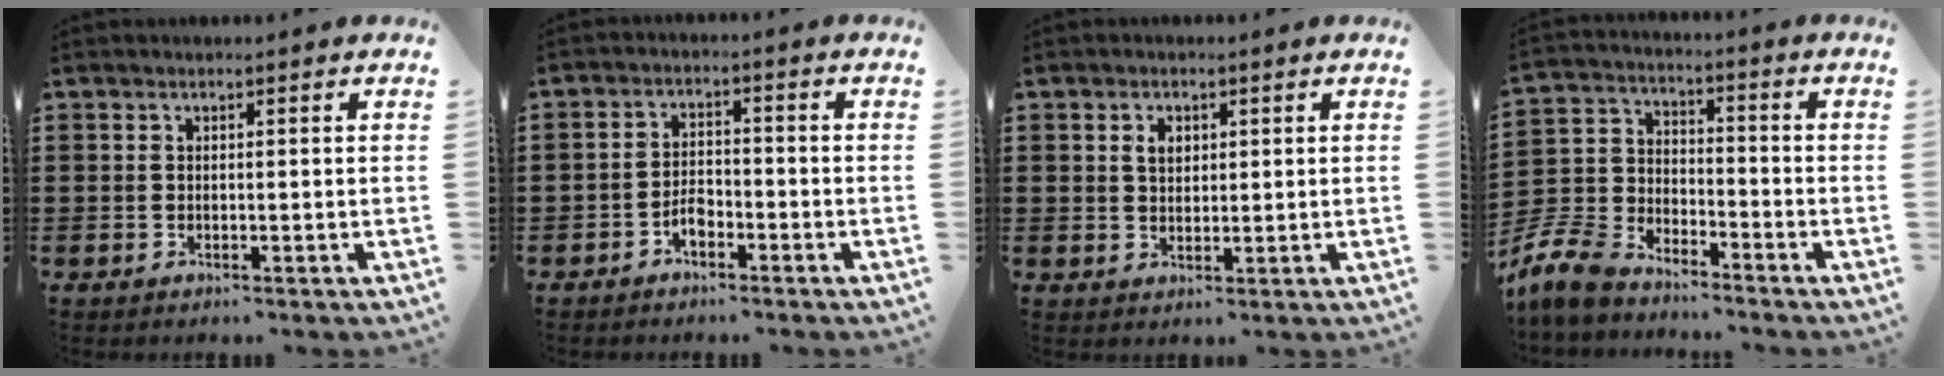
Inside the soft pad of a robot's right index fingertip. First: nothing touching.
{"total": 3.2, "force": [-1.9, 1.7, 1.9], "torque": [-0.044, 0.003, -0.040]}
{"total": 2.5, "force": [0.8, 1.7, 1.6], "torque": [-0.037, 0.008, 0.015]}
{"total": 8.7, "force": [-7.9, 2.7, 2.3], "torque": [-0.076, 0.013, -0.165]}